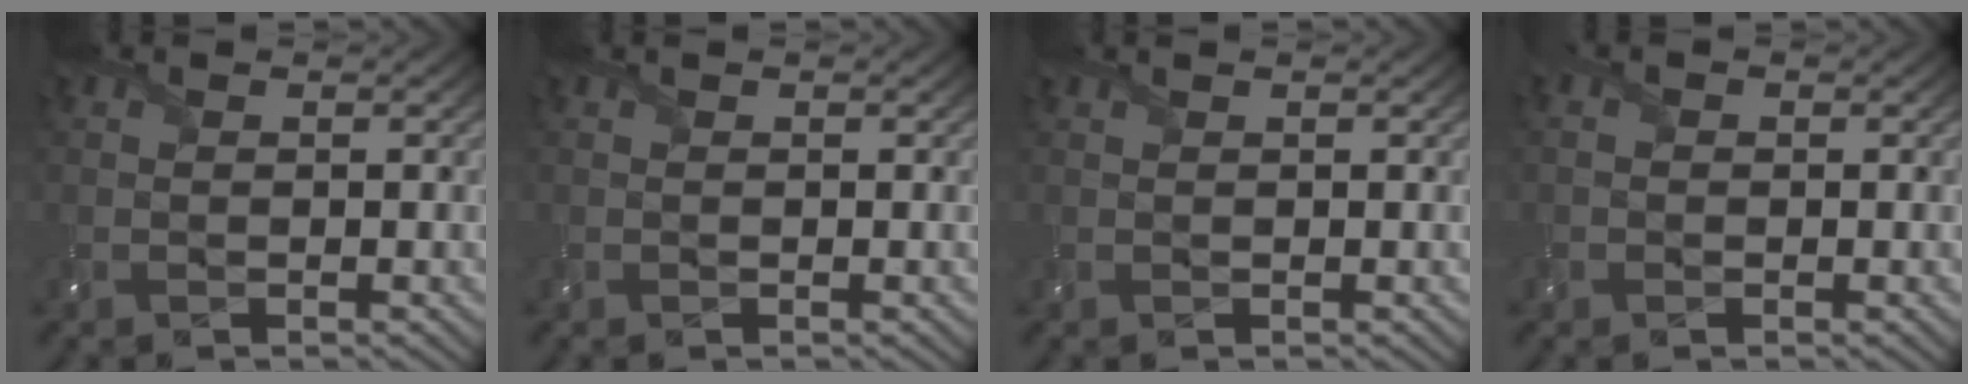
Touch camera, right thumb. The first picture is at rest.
{"total": 0.0}
{"total": 0.6, "force": [0.5, 0.0, 0.2], "torque": [-0.008, 0.002, 0.007]}
{"total": 1.0, "force": [-0.3, 0.9, 0.2], "torque": [-0.004, -0.004, -0.008]}